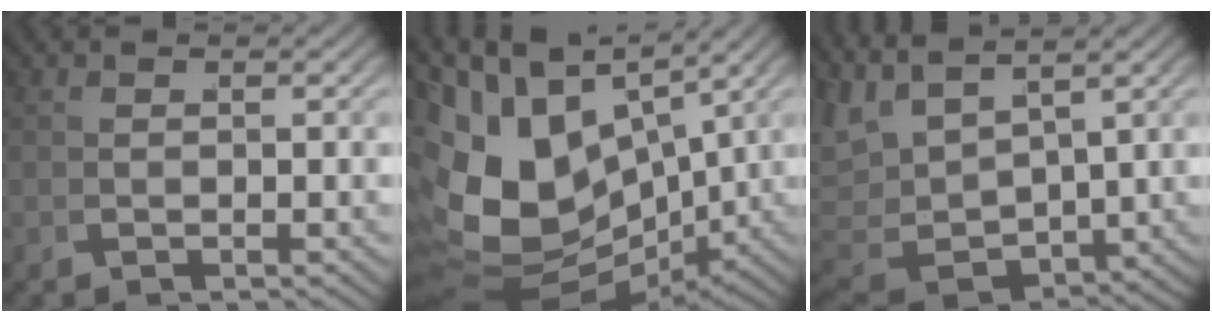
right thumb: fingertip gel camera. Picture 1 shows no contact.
{"total": 19.6, "force": [0.2, 14.4, 13.4], "torque": [-0.276, -0.054, 0.029]}
{"total": 10.0, "force": [1.3, 7.0, 7.0], "torque": [-0.147, -0.024, 0.038]}